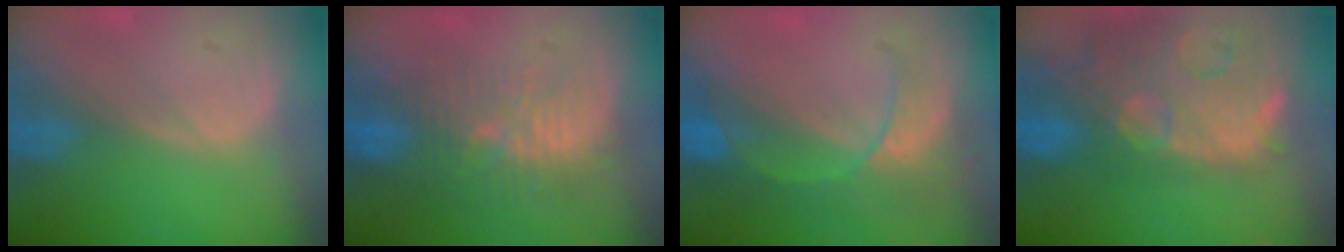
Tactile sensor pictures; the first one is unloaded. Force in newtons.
{"total": 9.3, "press": 8.7, "slide": 3.4}
{"total": 8.0, "press": 7.1, "slide": 3.8}
{"total": 15.0, "press": 11.9, "slide": 9.0}